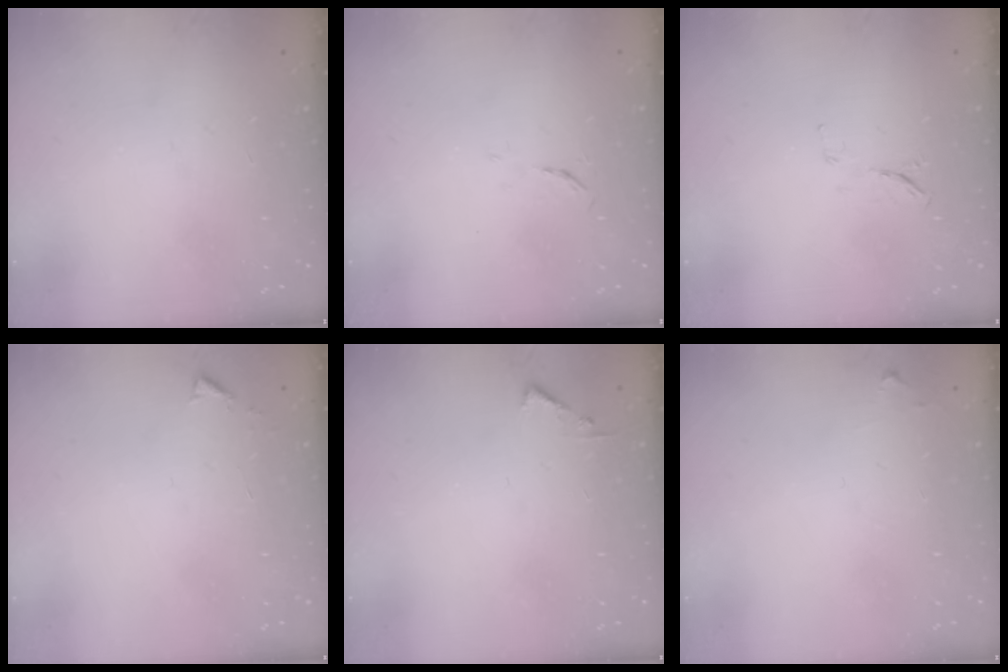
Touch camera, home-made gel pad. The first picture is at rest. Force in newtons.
{"total": 3.5, "press": 3.4, "slide": 0.5}
{"total": 5.4, "press": 5.2, "slide": 1.3}
{"total": 2.9, "press": 2.9, "slide": 0.4}
{"total": 3.6, "press": 3.6, "slide": 0.4}
{"total": 5.0, "press": 5.0, "slide": 0.7}